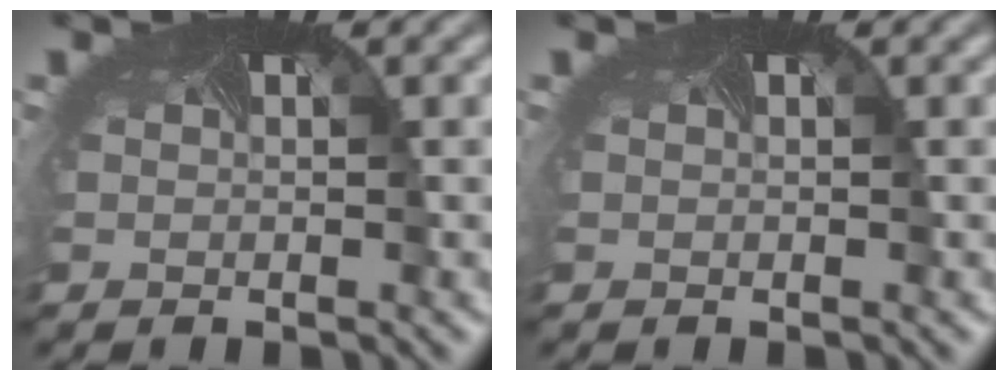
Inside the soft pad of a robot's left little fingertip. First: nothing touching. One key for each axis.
{"total": 0.0}